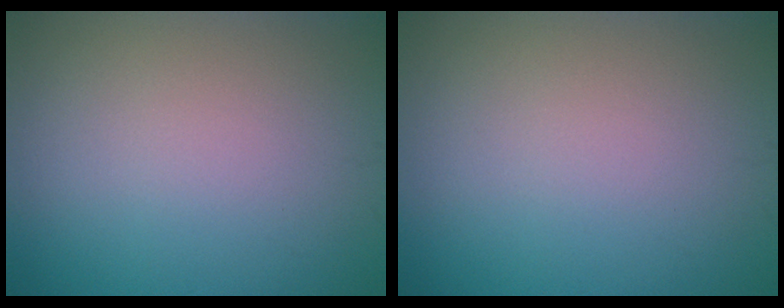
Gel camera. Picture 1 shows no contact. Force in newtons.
{"total": 0.0}